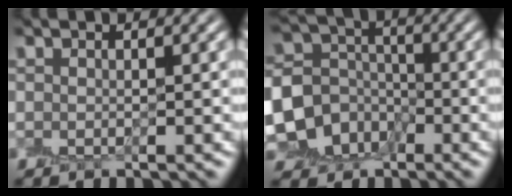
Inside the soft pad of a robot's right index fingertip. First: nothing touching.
{"total": 9.3, "force": [-3.2, 8.3, 2.8], "torque": [-0.060, -0.010, -0.082]}